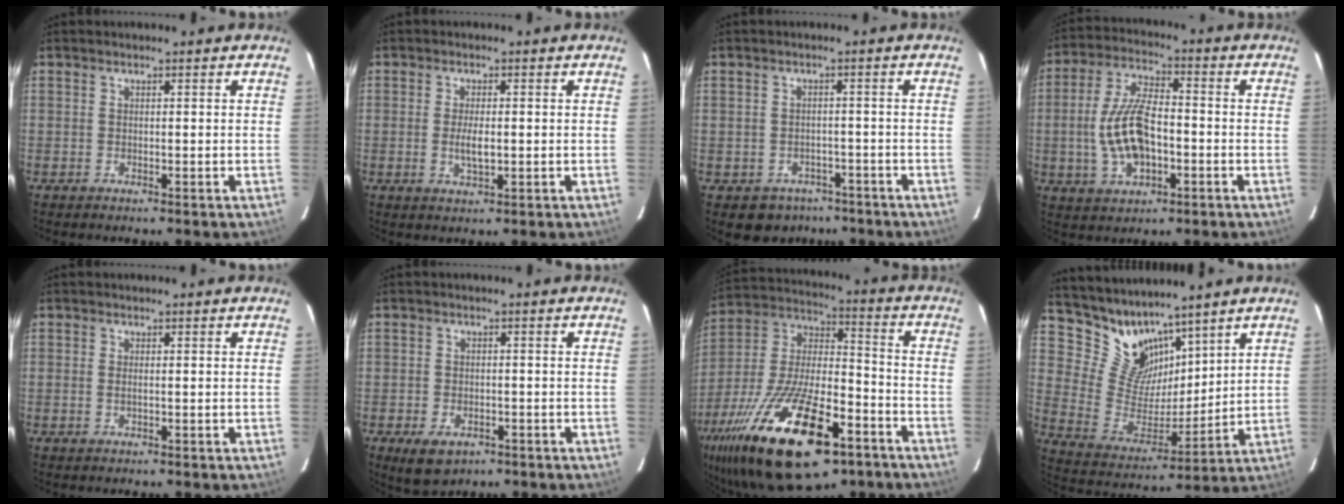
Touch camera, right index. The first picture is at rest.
{"total": 3.5, "force": [-0.4, 1.3, 3.2], "torque": [-0.060, -0.007, -0.006]}
{"total": 5.8, "force": [-3.8, 4.4, 0.7], "torque": [-0.022, 0.025, -0.042]}
{"total": 12.6, "force": [-2.3, 6.0, 10.8], "torque": [-0.224, 0.005, -0.037]}
{"total": 0.8, "force": [-0.1, 0.2, 0.8], "torque": [-0.018, 0.000, -0.003]}
{"total": 6.1, "force": [-3.2, 3.8, 3.4], "torque": [-0.075, -0.012, -0.045]}
{"total": 29.8, "force": [-16.8, 11.6, 21.7], "torque": [-0.424, -0.029, -0.277]}
{"total": 11.4, "force": [9.5, 5.7, 2.8], "torque": [-0.059, -0.008, 0.196]}